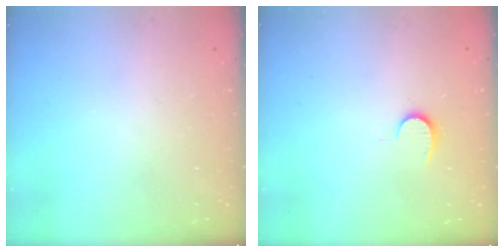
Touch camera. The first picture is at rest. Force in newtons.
{"total": 6.7, "press": 6.7, "slide": 0.6}